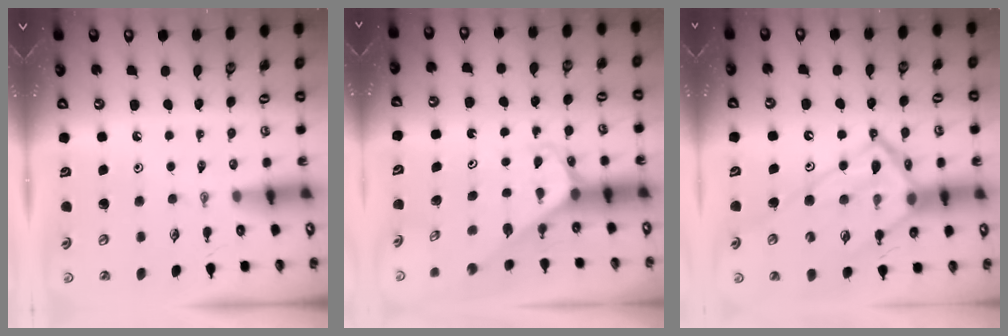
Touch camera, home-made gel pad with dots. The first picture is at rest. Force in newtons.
{"total": 2.4, "press": 2.4, "slide": 0.1}
{"total": 21.4, "press": 21.3, "slide": 1.8}